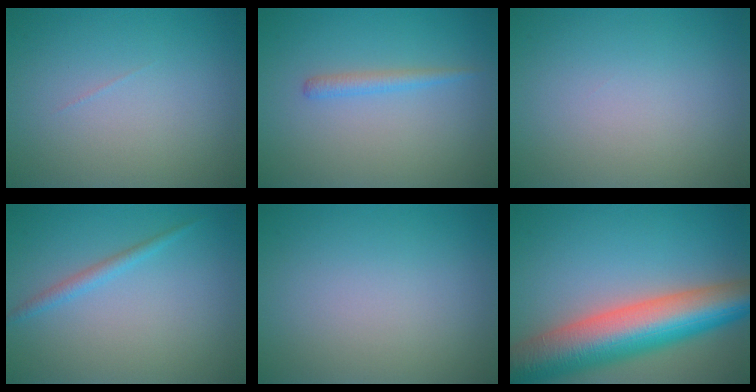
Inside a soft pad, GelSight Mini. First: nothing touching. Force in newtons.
{"total": 1.3, "press": 1.3, "slide": 0.1}
{"total": 0.0}
{"total": 1.3, "press": 1.3, "slide": 0.1}
{"total": 0.0}
{"total": 11.8, "press": 11.7, "slide": 0.4}